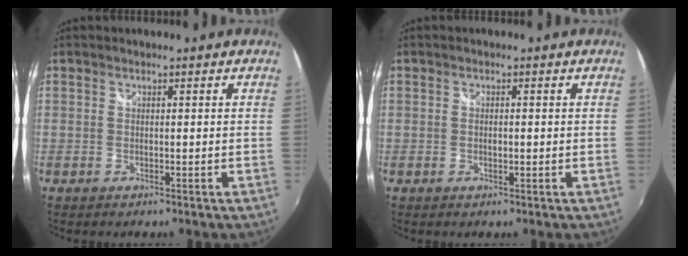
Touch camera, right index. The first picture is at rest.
{"total": 1.1, "force": [-0.1, 0.5, 1.0], "torque": [-0.018, 0.000, -0.003]}